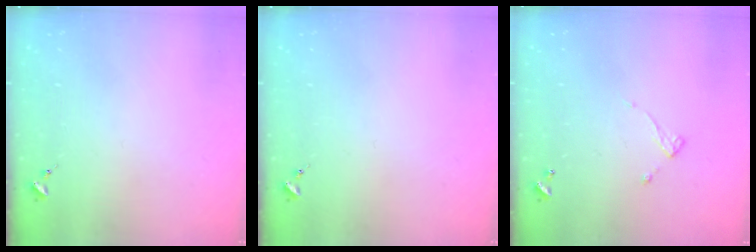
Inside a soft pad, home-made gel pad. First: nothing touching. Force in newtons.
{"total": 0.0}
{"total": 4.5, "press": 4.5, "slide": 0.5}